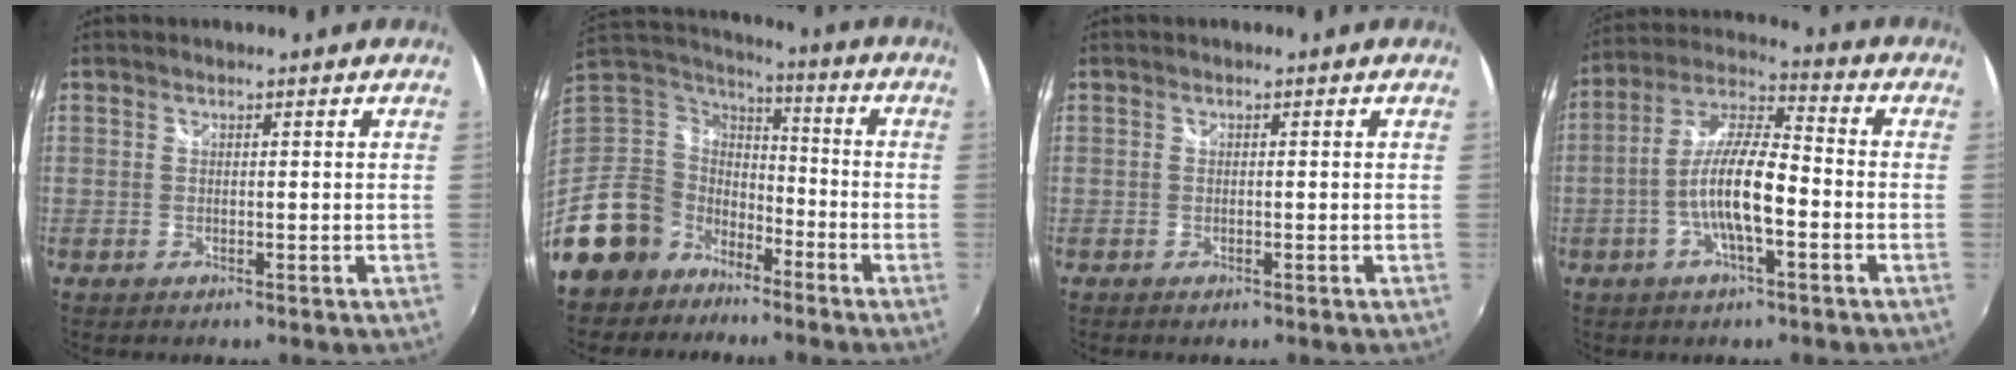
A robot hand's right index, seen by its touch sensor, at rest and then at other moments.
{"total": 15.1, "force": [-9.5, 11.4, 2.9], "torque": [-0.102, 0.030, -0.173]}
{"total": 0.8, "force": [-0.6, 0.4, 0.3], "torque": [-0.009, -0.004, -0.012]}
{"total": 12.0, "force": [-3.5, 2.9, 11.2], "torque": [-0.227, 0.009, -0.065]}